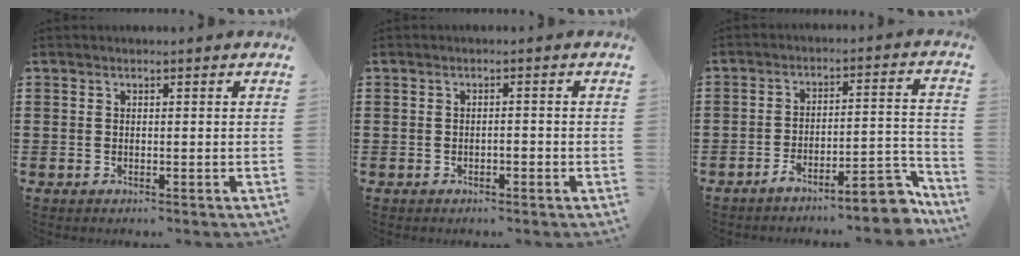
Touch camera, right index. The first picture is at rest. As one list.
[{"total": 1.0, "force": [-0.8, 0.4, 0.6], "torque": [-0.015, -0.005, -0.014]}, {"total": 8.7, "force": [-7.2, 1.6, 4.7], "torque": [-0.055, 0.014, -0.133]}]